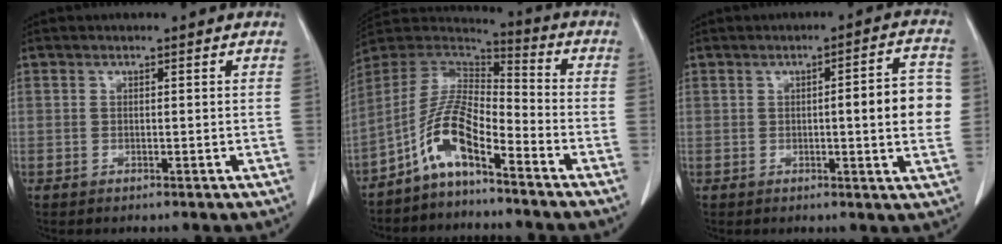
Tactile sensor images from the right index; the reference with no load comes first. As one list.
[{"total": 9.9, "force": [-6.1, 2.3, 7.4], "torque": [-0.156, 0.020, -0.120]}, {"total": 8.1, "force": [0.0, 1.3, 8.0], "torque": [-0.094, 0.014, -0.004]}]